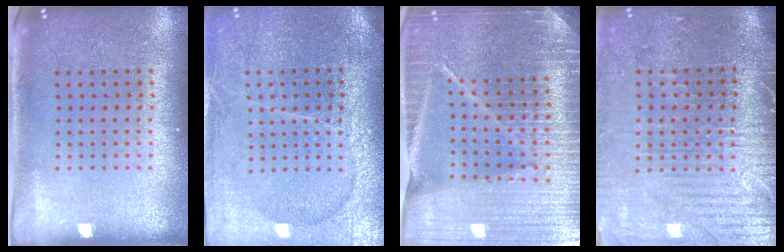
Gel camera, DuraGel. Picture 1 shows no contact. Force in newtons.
{"total": 3.5, "press": 3.2, "slide": 1.4}
{"total": 5.8, "press": 5.1, "slide": 2.9}
{"total": 3.7, "press": 3.4, "slide": 1.4}